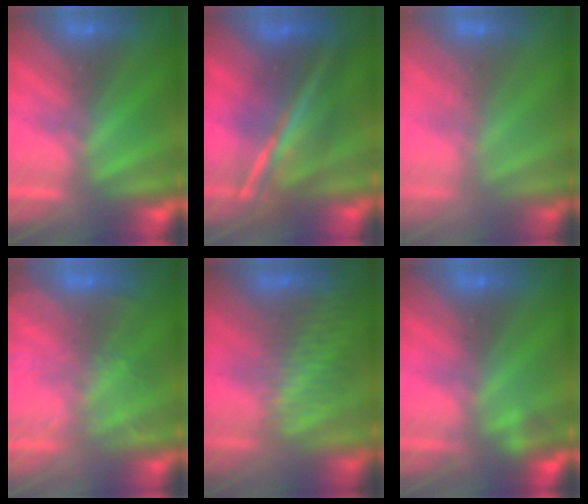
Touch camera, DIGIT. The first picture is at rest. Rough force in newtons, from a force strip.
{"total": 7.8}
{"total": 2.5}
{"total": 8.3}
{"total": 3.3}
{"total": 2.2}